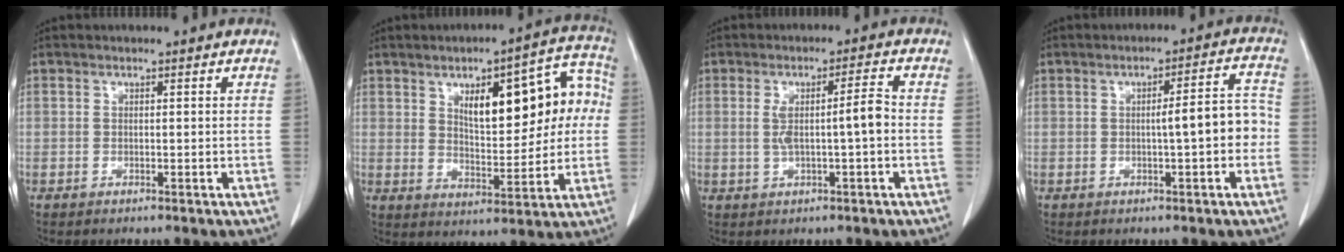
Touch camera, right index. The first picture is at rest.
{"total": 14.7, "force": [3.3, 5.6, 13.2], "torque": [-0.170, 0.037, 0.053]}
{"total": 5.4, "force": [-0.3, 0.3, 5.4], "torque": [-0.096, 0.012, 0.001]}
{"total": 6.1, "force": [-0.9, 0.9, 6.0], "torque": [-0.081, 0.022, -0.013]}